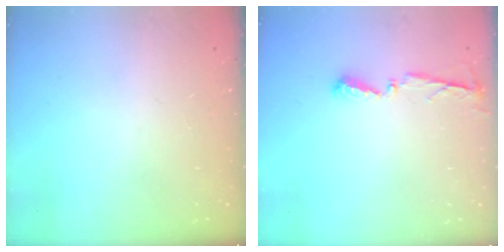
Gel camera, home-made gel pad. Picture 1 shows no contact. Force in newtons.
{"total": 4.9, "press": 4.9, "slide": 0.5}